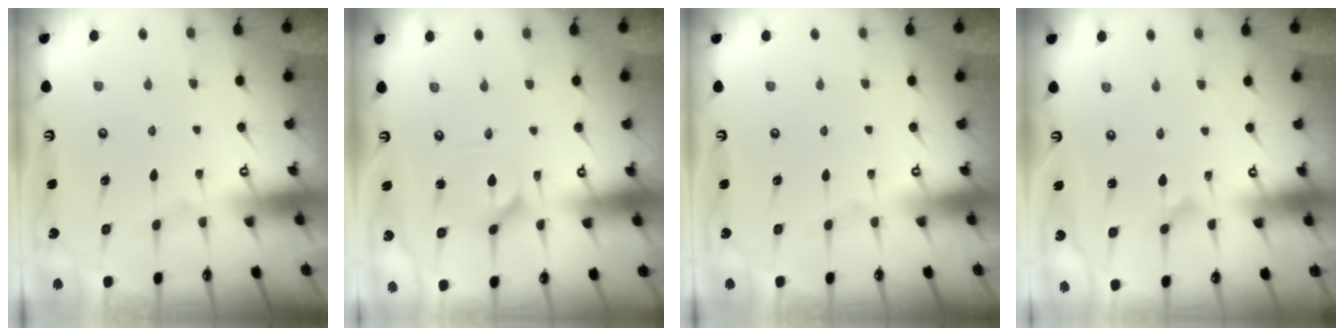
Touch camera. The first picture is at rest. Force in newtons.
{"total": 2.9, "press": 2.9, "slide": 0.4}
{"total": 0.0}
{"total": 1.6, "press": 1.6, "slide": 0.2}